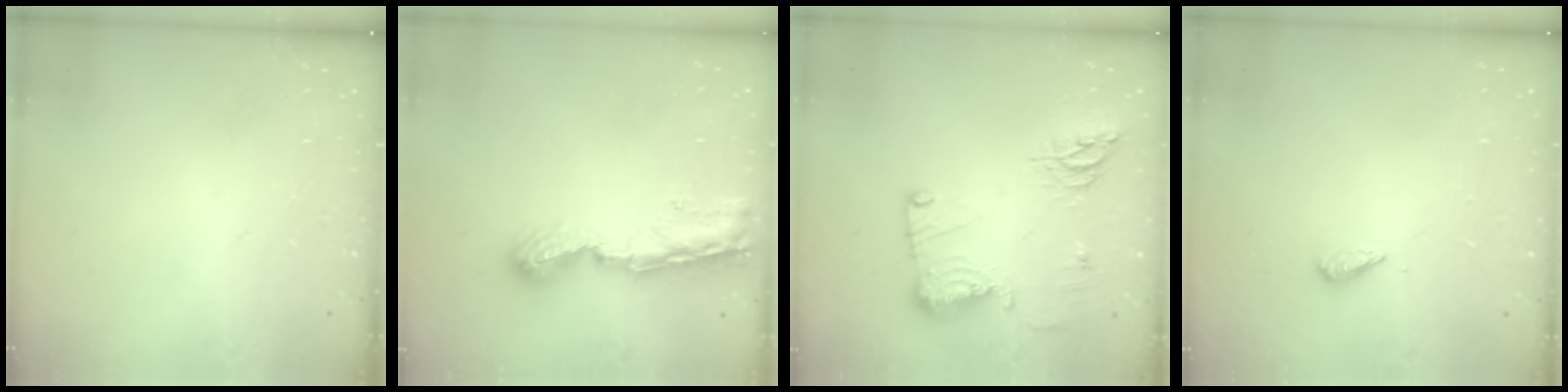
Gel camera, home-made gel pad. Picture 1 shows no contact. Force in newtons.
{"total": 9.3, "press": 9.3, "slide": 1.0}
{"total": 17.5, "press": 16.1, "slide": 6.9}
{"total": 2.9, "press": 2.9, "slide": 0.4}